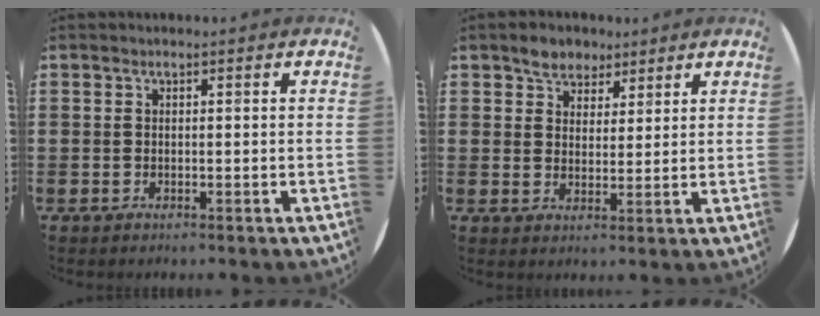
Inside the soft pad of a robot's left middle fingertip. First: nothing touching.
{"total": 3.8, "force": [3.0, 2.3, 0.0], "torque": [-0.012, 0.006, 0.058]}